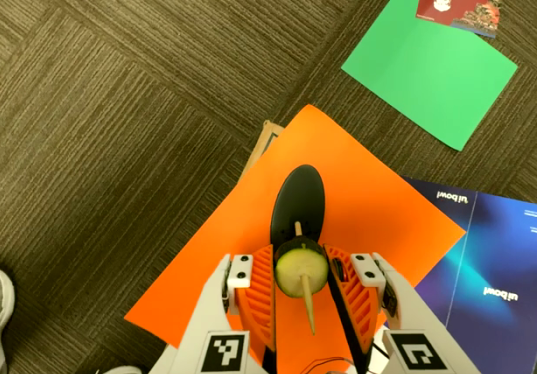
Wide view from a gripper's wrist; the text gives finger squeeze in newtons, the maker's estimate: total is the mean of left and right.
{"total": 10.3, "left": 10.2, "right": 10.3}